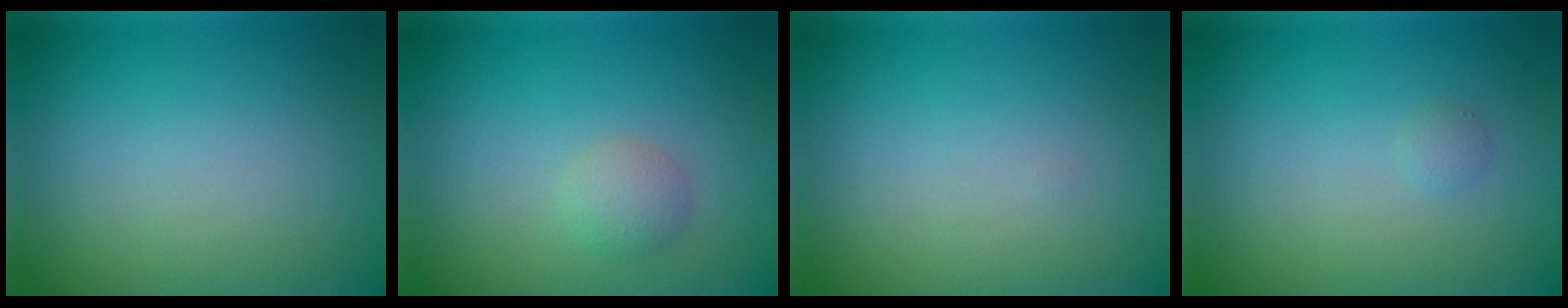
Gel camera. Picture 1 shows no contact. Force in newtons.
{"total": 1.7, "press": 1.7, "slide": 0.0}
{"total": 0.0}
{"total": 0.6, "press": 0.6, "slide": 0.1}